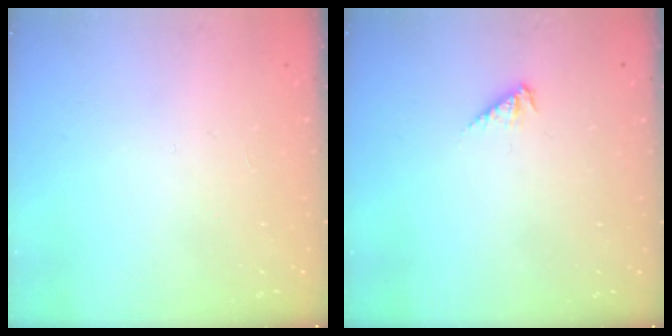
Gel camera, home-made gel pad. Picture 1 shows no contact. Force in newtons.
{"total": 3.0, "press": 2.9, "slide": 0.6}